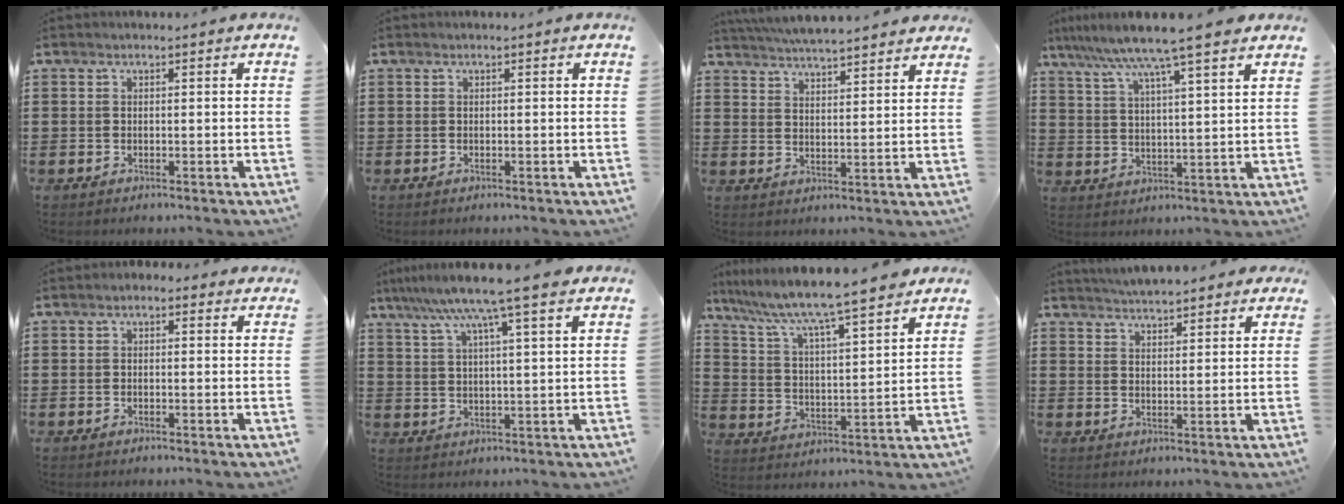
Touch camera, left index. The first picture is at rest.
{"total": 0.0}
{"total": 5.1, "force": [5.0, 0.0, 1.1], "torque": [-0.040, -0.023, 0.089]}
{"total": 8.2, "force": [6.9, -0.7, 4.5], "torque": [-0.109, -0.031, 0.117]}
{"total": 1.0, "force": [0.1, 0.8, 0.6], "torque": [-0.014, 0.006, 0.000]}
{"total": 9.0, "force": [6.9, -0.4, 5.9], "torque": [-0.133, -0.019, 0.116]}
{"total": 7.3, "force": [6.7, -0.3, 2.9], "torque": [-0.086, -0.049, 0.107]}
{"total": 3.9, "force": [3.9, 0.1, 0.5], "torque": [-0.021, -0.010, 0.071]}